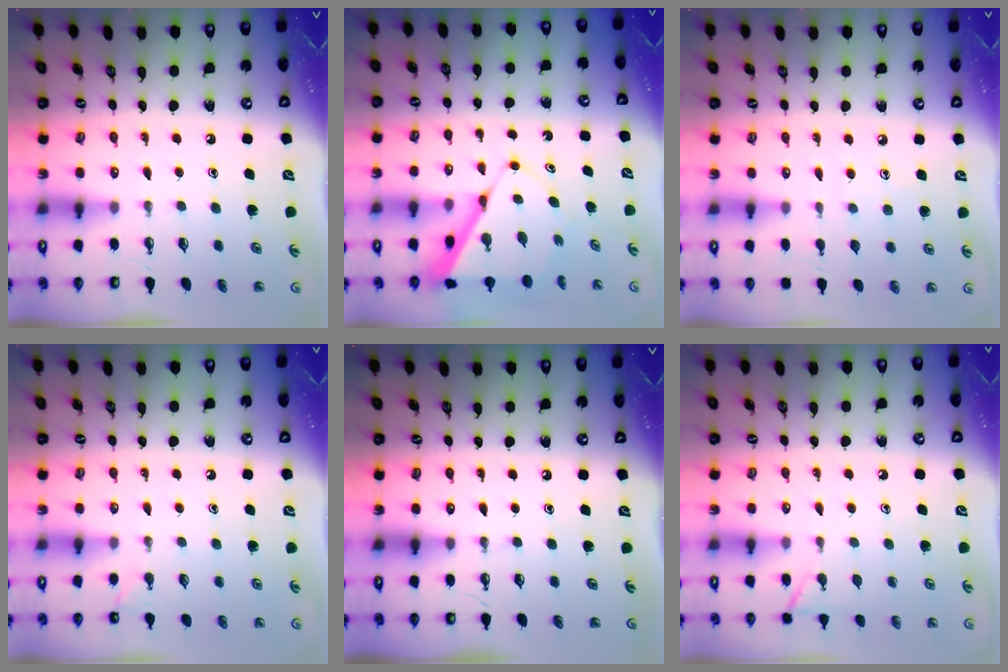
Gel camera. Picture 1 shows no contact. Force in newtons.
{"total": 7.6, "press": 7.6, "slide": 0.4}
{"total": 5.0, "press": 4.9, "slide": 0.5}
{"total": 2.9, "press": 2.9, "slide": 0.3}
{"total": 0.0}
{"total": 4.9, "press": 4.9, "slide": 0.4}